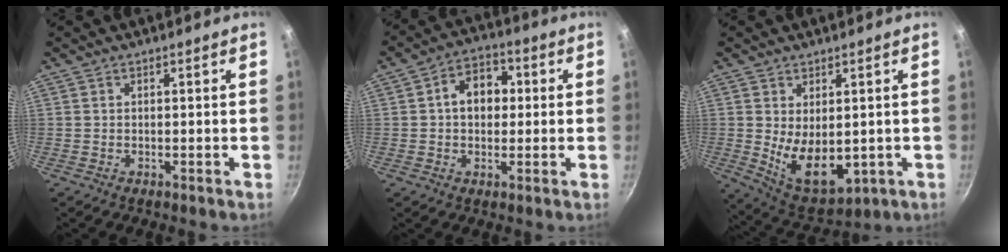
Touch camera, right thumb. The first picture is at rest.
{"total": 8.5, "force": [0.9, 6.4, 5.6], "torque": [-0.046, 0.015, 0.002]}
{"total": 10.8, "force": [-0.2, 6.4, 8.6], "torque": [-0.118, -0.027, 0.025]}